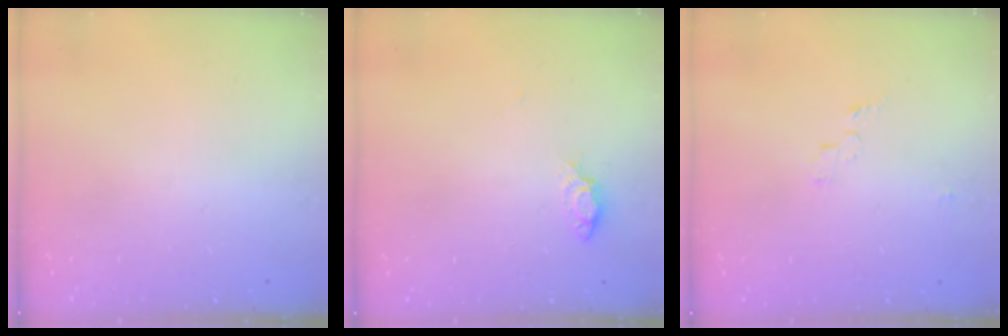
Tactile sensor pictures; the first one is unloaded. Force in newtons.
{"total": 5.3, "press": 5.3, "slide": 0.6}
{"total": 3.5, "press": 3.4, "slide": 0.4}